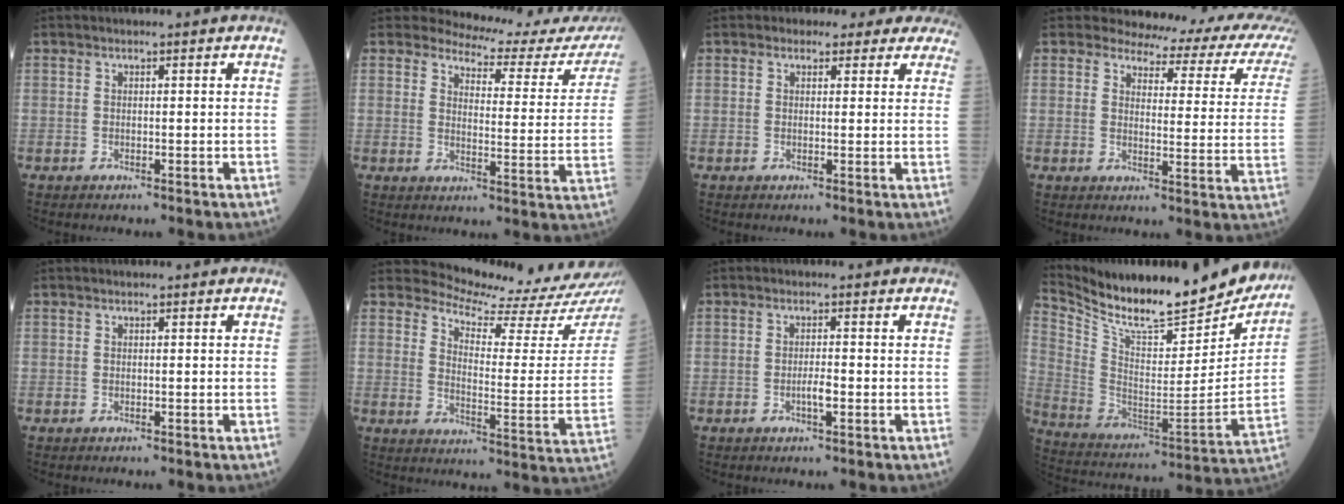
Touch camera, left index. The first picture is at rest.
{"total": 16.0, "force": [15.7, 1.7, 2.5], "torque": [-0.016, -0.096, 0.160]}
{"total": 6.8, "force": [5.9, 3.2, 0.6], "torque": [0.022, 0.004, 0.043]}
{"total": 14.8, "force": [13.3, 3.5, 5.4], "torque": [-0.043, -0.051, 0.121]}
{"total": 0.0}
{"total": 16.0, "force": [15.4, 0.6, 4.2], "torque": [-0.070, -0.107, 0.182]}
{"total": 1.8, "force": [-0.6, 0.2, 1.7], "torque": [-0.032, -0.001, -0.010]}
{"total": 25.9, "force": [22.7, 4.9, 11.3], "torque": [-0.199, -0.059, 0.341]}